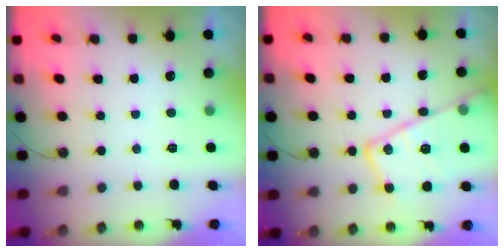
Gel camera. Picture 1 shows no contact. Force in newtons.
{"total": 22.4, "press": 22.3, "slide": 2.3}